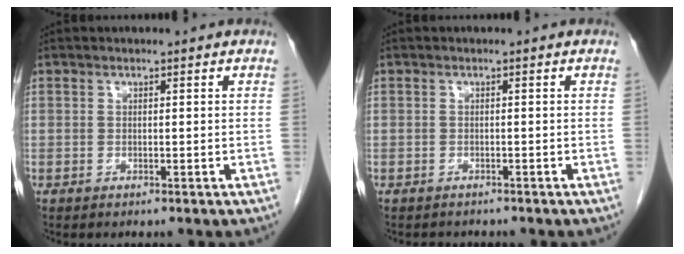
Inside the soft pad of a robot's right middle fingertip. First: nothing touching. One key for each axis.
{"total": 1.6, "fx": -1.5, "fy": 0.6, "fz": 0.0, "tx": -0.010, "ty": -0.005, "tz": -0.023}